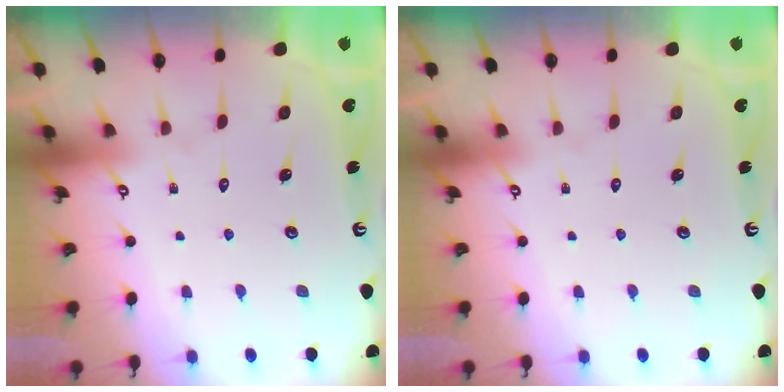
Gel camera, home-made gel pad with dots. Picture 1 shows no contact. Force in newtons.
{"total": 0.0}